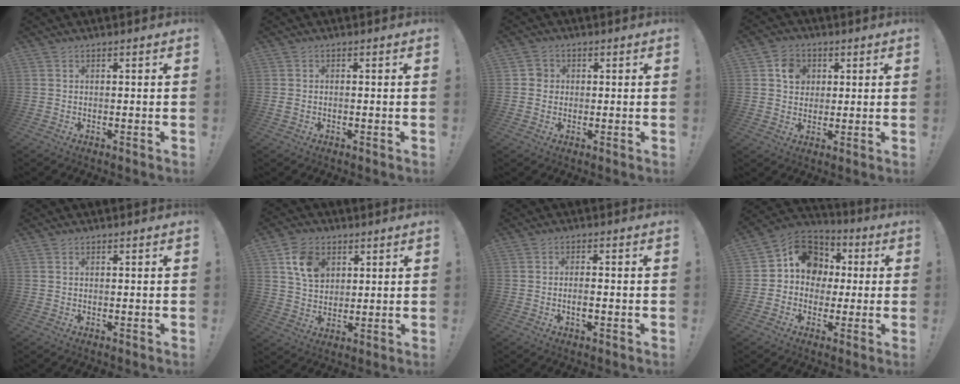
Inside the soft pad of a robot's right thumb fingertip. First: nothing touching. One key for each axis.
{"total": 1.0, "fx": -0.5, "fy": 0.6, "fz": 0.6, "tx": -0.019, "ty": 0.006, "tz": -0.007}
{"total": 3.4, "fx": 0.0, "fy": 3.2, "fz": 0.9, "tx": -0.012, "ty": 0.009, "tz": 0.000}
{"total": 7.0, "fx": 2.4, "fy": 6.0, "fz": 2.5, "tx": -0.026, "ty": -0.006, "tz": 0.044}
{"total": 0.0}
{"total": 10.7, "fx": 5.0, "fy": 7.9, "fz": 5.2, "tx": -0.082, "ty": -0.011, "tz": 0.099}
{"total": 2.6, "fx": -1.0, "fy": 0.9, "fz": 2.2, "tx": -0.038, "ty": 0.002, "tz": -0.018}
{"total": 13.5, "fx": 2.0, "fy": 11.6, "fz": 6.5, "tx": -0.089, "ty": 0.008, "tz": 0.047}